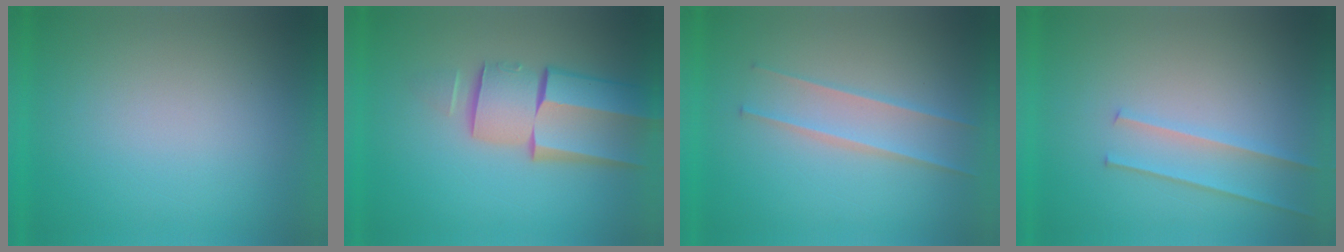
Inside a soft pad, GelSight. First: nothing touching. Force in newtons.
{"total": 7.3}
{"total": 2.4}
{"total": 2.2}